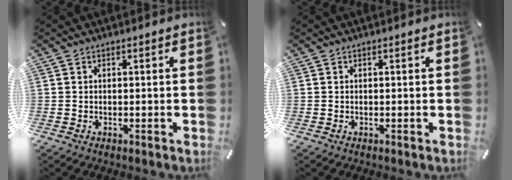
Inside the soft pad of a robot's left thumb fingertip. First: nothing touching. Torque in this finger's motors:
{"motor_torque": [-0.02, 0.01, -0.06, 0.03, 0.00]}